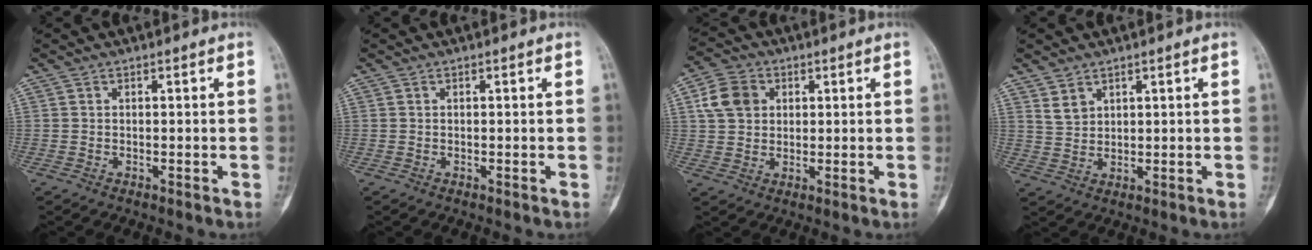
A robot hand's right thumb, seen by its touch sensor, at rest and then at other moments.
{"total": 0.0}
{"total": 7.4, "force": [2.1, 5.9, 3.9], "torque": [-0.057, 0.005, 0.036]}
{"total": 3.3, "force": [2.2, 2.1, 1.2], "torque": [-0.013, -0.016, 0.052]}